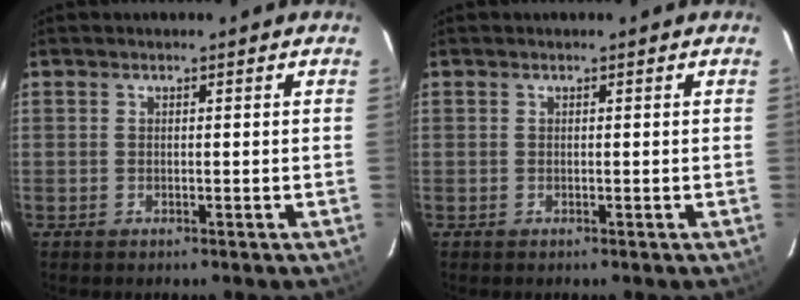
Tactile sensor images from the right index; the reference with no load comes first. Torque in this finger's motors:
{"motor_torque": [0.09, -0.02, 0.08, 0.01]}